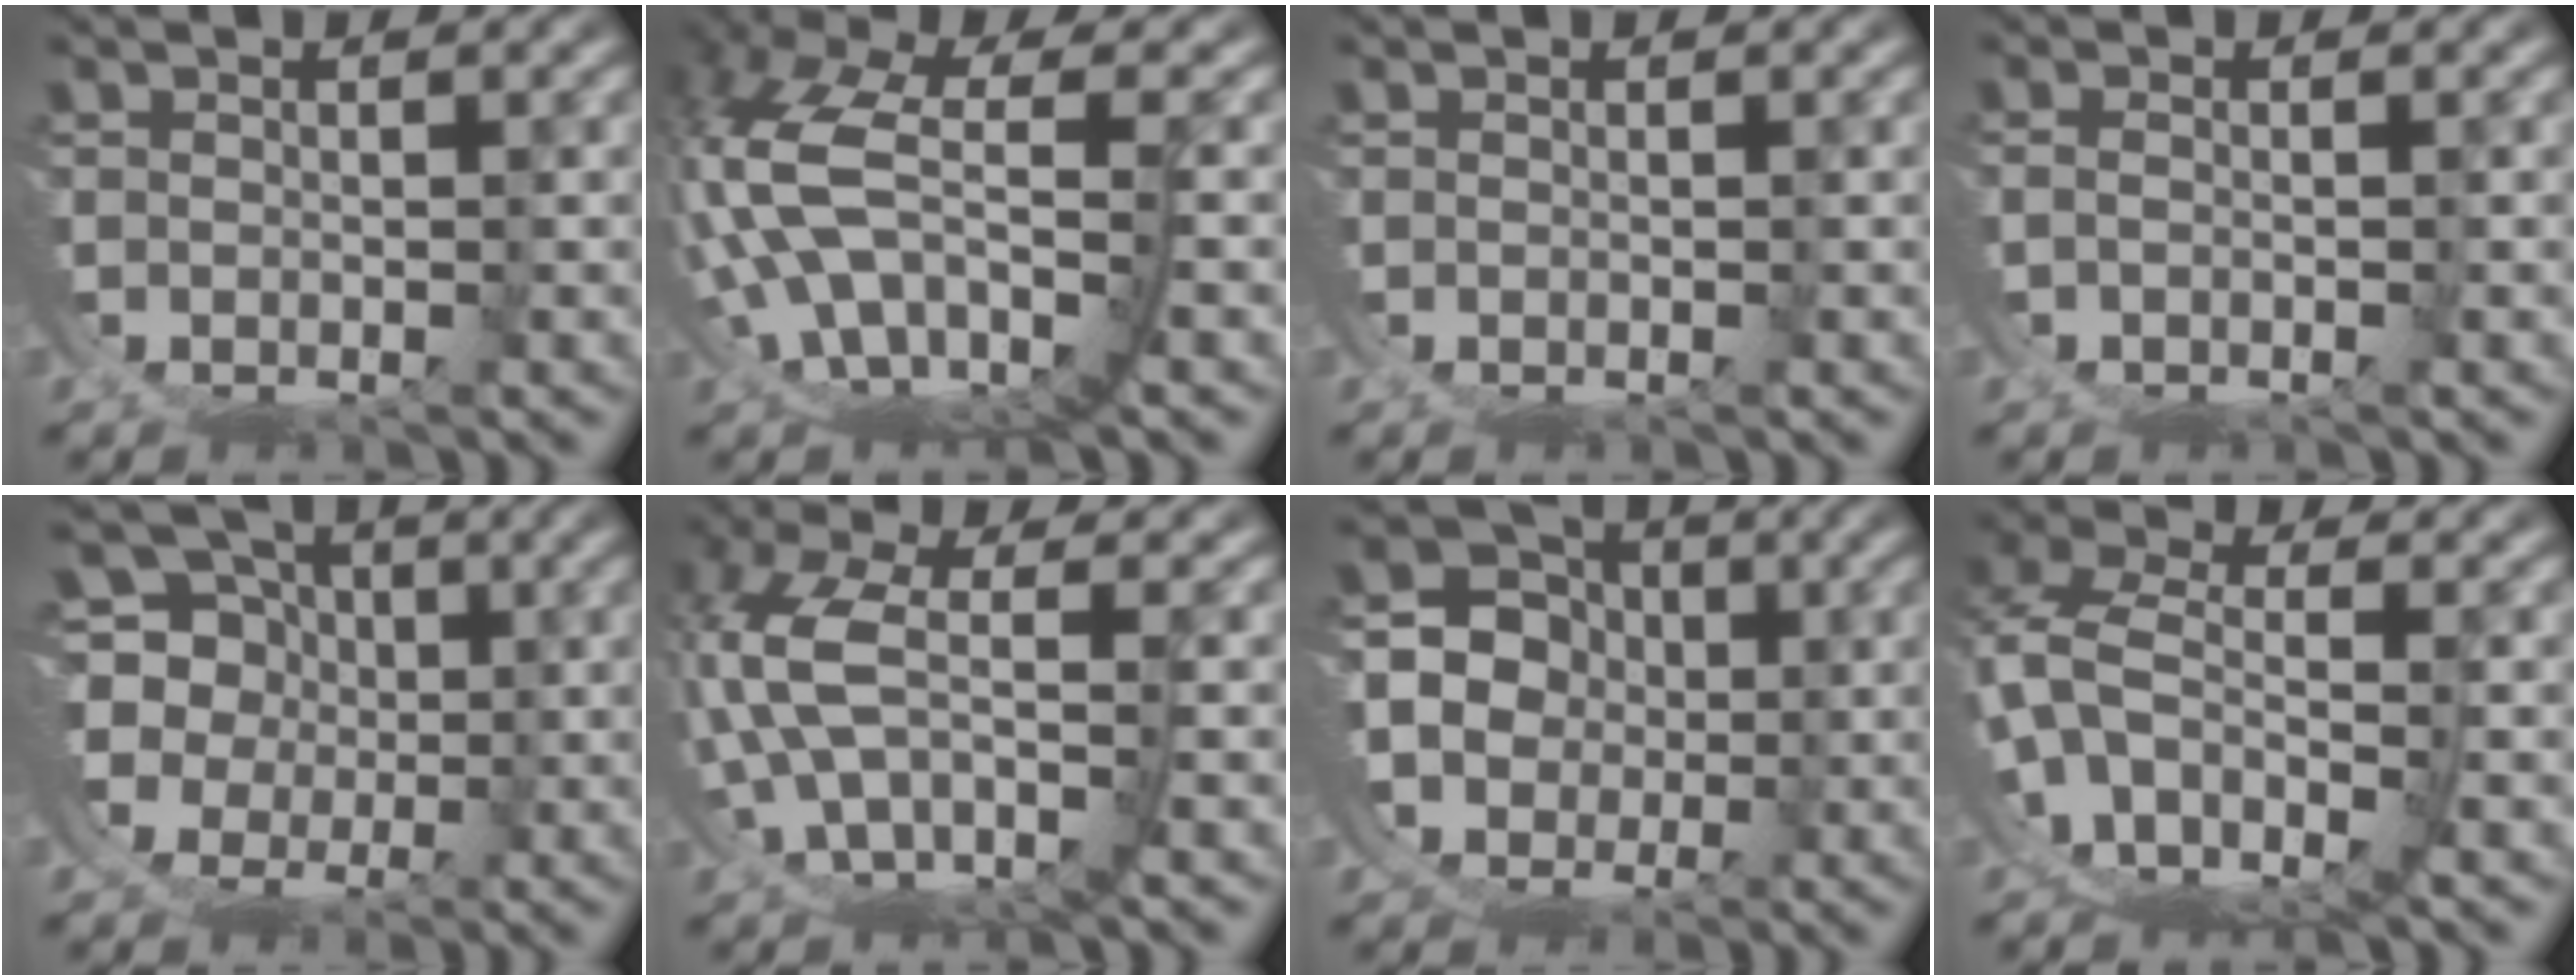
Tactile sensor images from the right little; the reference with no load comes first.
{"total": 9.9, "force": [-1.1, 6.8, 7.2], "torque": [-0.184, -0.039, -0.003]}
{"total": 0.0}
{"total": 1.2, "force": [-0.2, -1.0, 0.7], "torque": [-0.006, 0.001, -0.002]}
{"total": 14.0, "force": [0.1, 12.9, 5.6], "torque": [-0.163, -0.050, 0.000]}
{"total": 5.7, "force": [-0.4, 2.9, 4.9], "torque": [-0.122, -0.014, 0.001]}
{"total": 14.9, "force": [-0.2, 13.5, 6.2], "torque": [-0.158, -0.044, -0.010]}
{"total": 9.7, "force": [-2.9, 7.7, 5.1], "torque": [-0.145, -0.053, -0.038]}